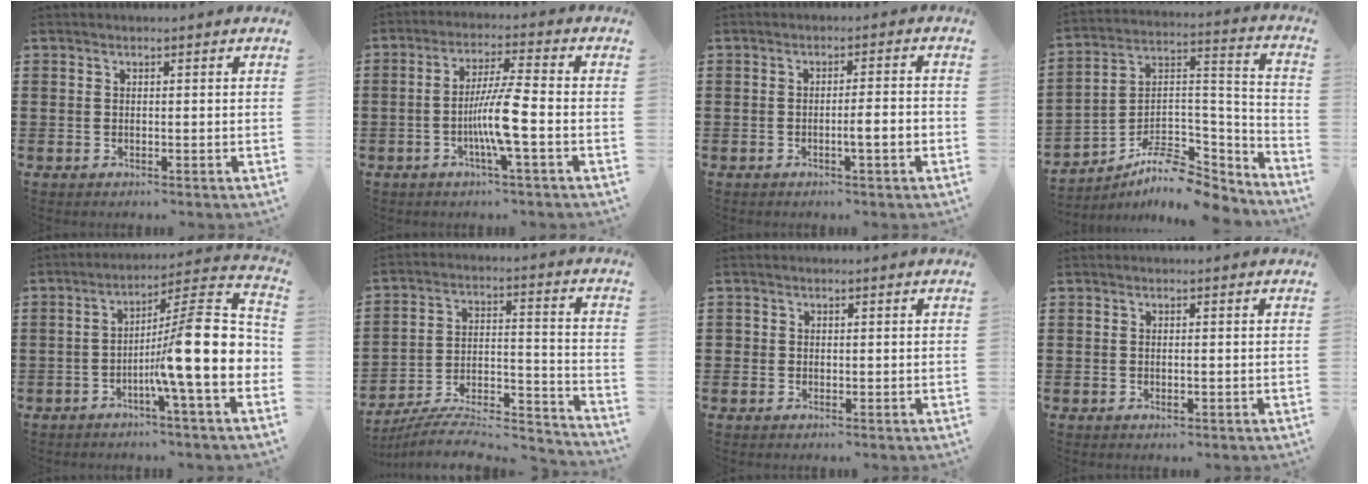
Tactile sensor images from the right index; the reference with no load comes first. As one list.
[{"total": 7.7, "force": [-2.1, 0.1, 7.4], "torque": [-0.146, -0.012, -0.046]}, {"total": 3.0, "force": [-1.1, -0.1, 2.8], "torque": [-0.046, -0.003, -0.021]}, {"total": 9.1, "force": [-7.6, 3.2, 3.9], "torque": [-0.066, 0.017, -0.145]}, {"total": 14.3, "force": [-2.3, 1.2, 14.0], "torque": [-0.214, -0.035, -0.045]}, {"total": 8.0, "force": [-7.2, 1.9, 3.1], "torque": [-0.050, 0.004, -0.140]}, {"total": 0.7, "force": [-0.1, 0.7, 0.1], "torque": [-0.002, 0.005, -0.004]}, {"total": 0.7, "force": [-0.1, 0.1, 0.7], "torque": [-0.012, -0.006, 0.000]}]